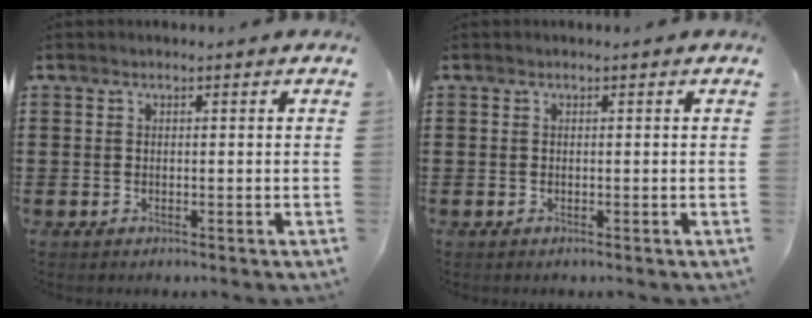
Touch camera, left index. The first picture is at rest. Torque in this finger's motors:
{"motor_torque": [0.00, 0.00, 0.00, 0.00]}